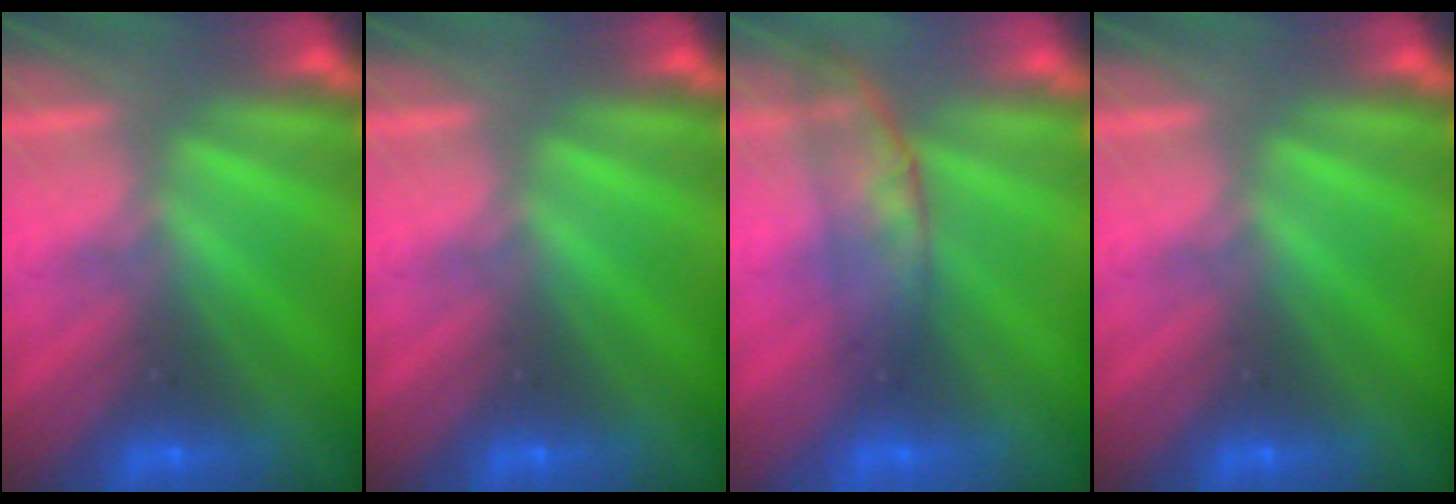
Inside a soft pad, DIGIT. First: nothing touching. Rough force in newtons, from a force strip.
{"total": 0.0}
{"total": 2.9}
{"total": 0.0}